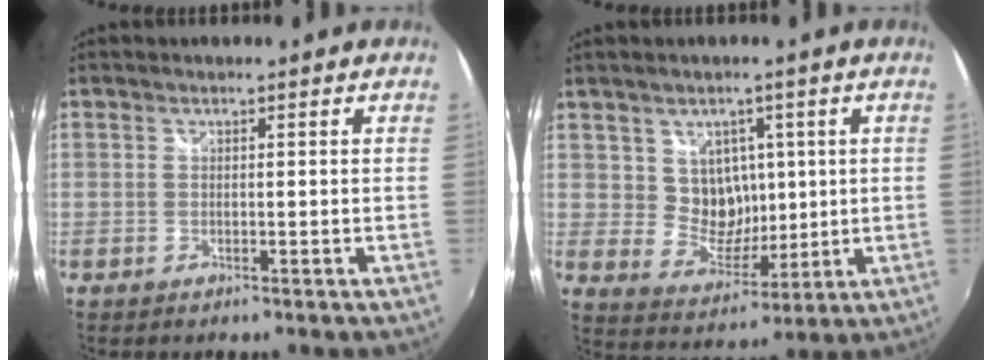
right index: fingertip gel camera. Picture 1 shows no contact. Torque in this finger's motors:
{"motor_torque": [0.48, 0.48, 0.24, 0.04]}